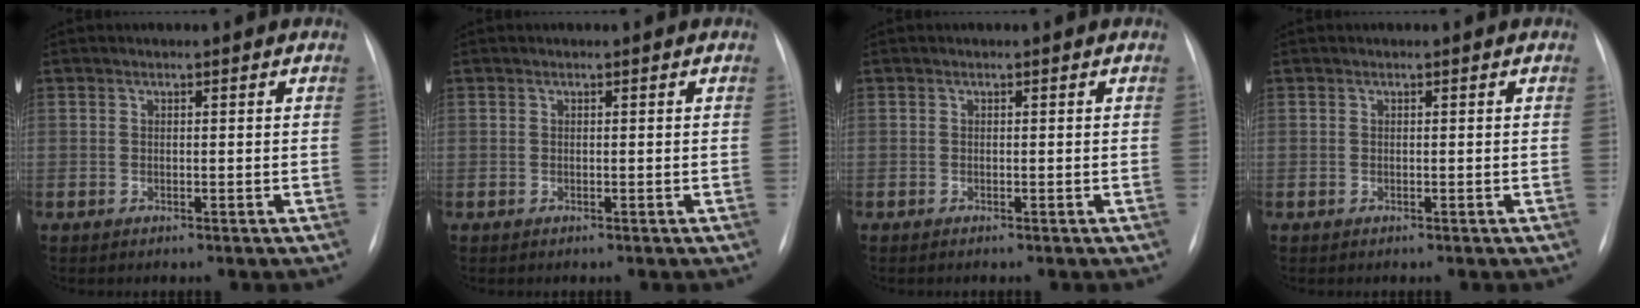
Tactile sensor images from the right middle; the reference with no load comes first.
{"total": 0.0}
{"total": 0.0}
{"total": 0.0}